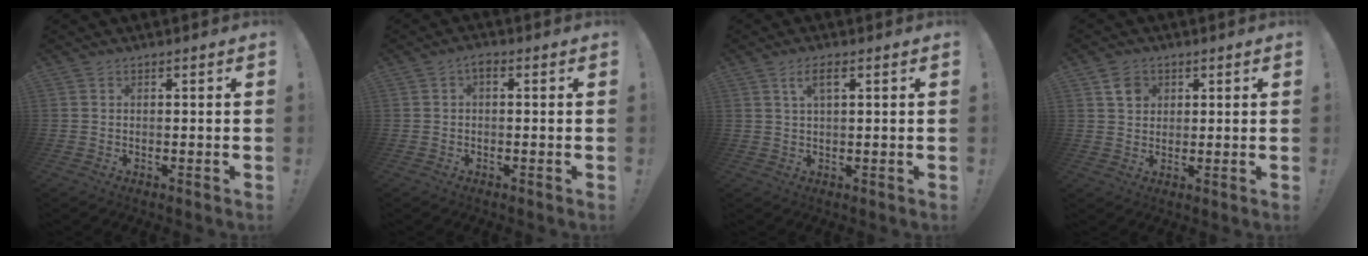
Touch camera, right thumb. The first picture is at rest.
{"total": 1.8, "force": [-0.4, 0.9, 1.6], "torque": [-0.030, 0.006, -0.008]}
{"total": 3.9, "force": [1.7, 1.0, 3.4], "torque": [-0.056, -0.002, 0.025]}
{"total": 4.5, "force": [2.3, 3.8, 1.1], "torque": [-0.007, -0.008, 0.040]}